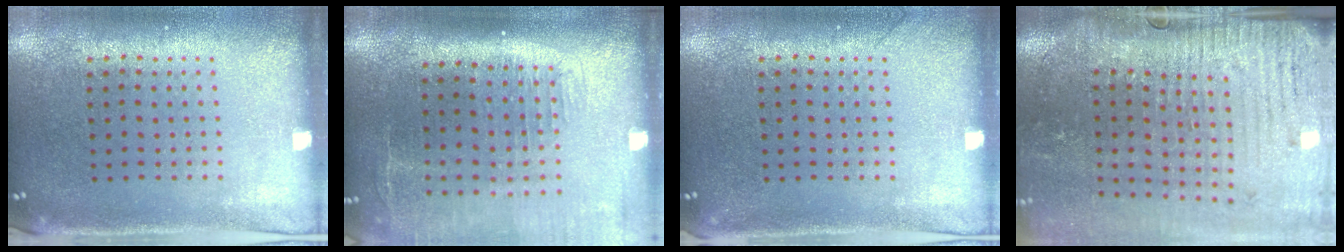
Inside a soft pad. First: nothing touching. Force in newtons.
{"total": 2.1, "press": 1.7, "slide": 1.1}
{"total": 0.8, "press": 0.8, "slide": 0.1}
{"total": 4.5, "press": 3.8, "slide": 2.5}